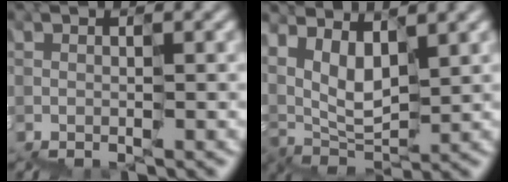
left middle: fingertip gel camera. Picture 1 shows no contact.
{"total": 3.6, "force": [3.1, 1.3, 1.3], "torque": [-0.035, 0.012, 0.059]}